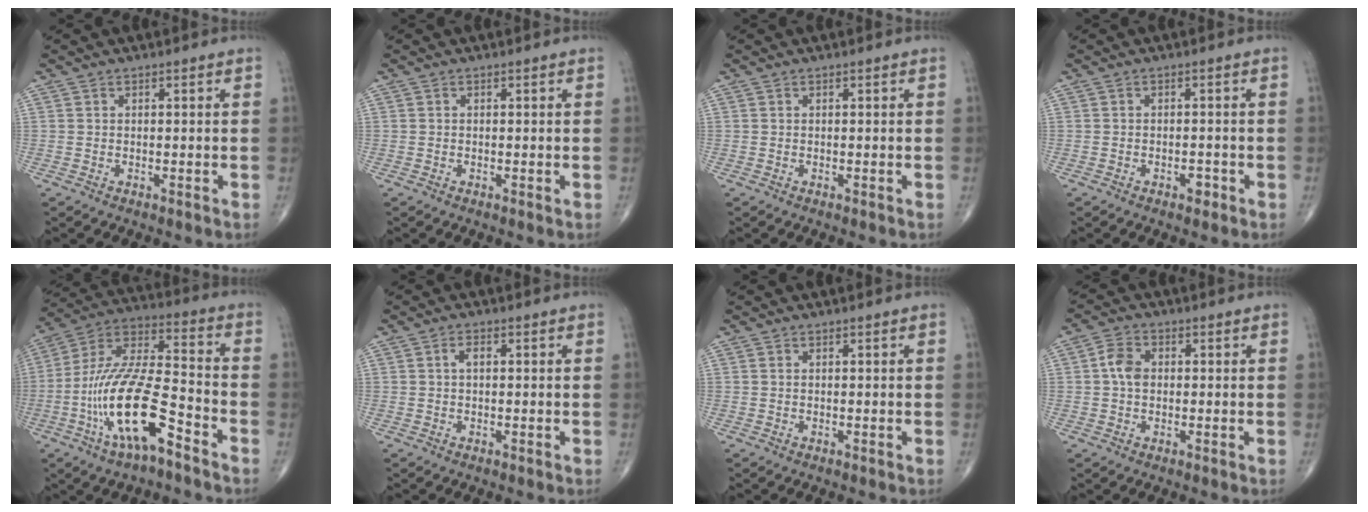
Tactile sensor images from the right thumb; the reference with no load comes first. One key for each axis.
{"total": 0.0}
{"total": 0.0}
{"total": 1.8, "fx": -1.0, "fy": 1.0, "fz": 1.1, "tx": -0.011, "ty": 0.003, "tz": -0.016}
{"total": 18.6, "fx": -8.1, "fy": 5.8, "fz": 15.7, "tx": -0.314, "ty": 0.054, "tz": -0.147}
{"total": 1.7, "fx": 0.2, "fy": 0.9, "fz": 1.4, "tx": -0.023, "ty": 0.006, "tz": 0.002}
{"total": 0.0}
{"total": 4.2, "fx": 0.3, "fy": 3.0, "fz": 3.0, "tx": -0.055, "ty": 0.010, "tz": -0.001}